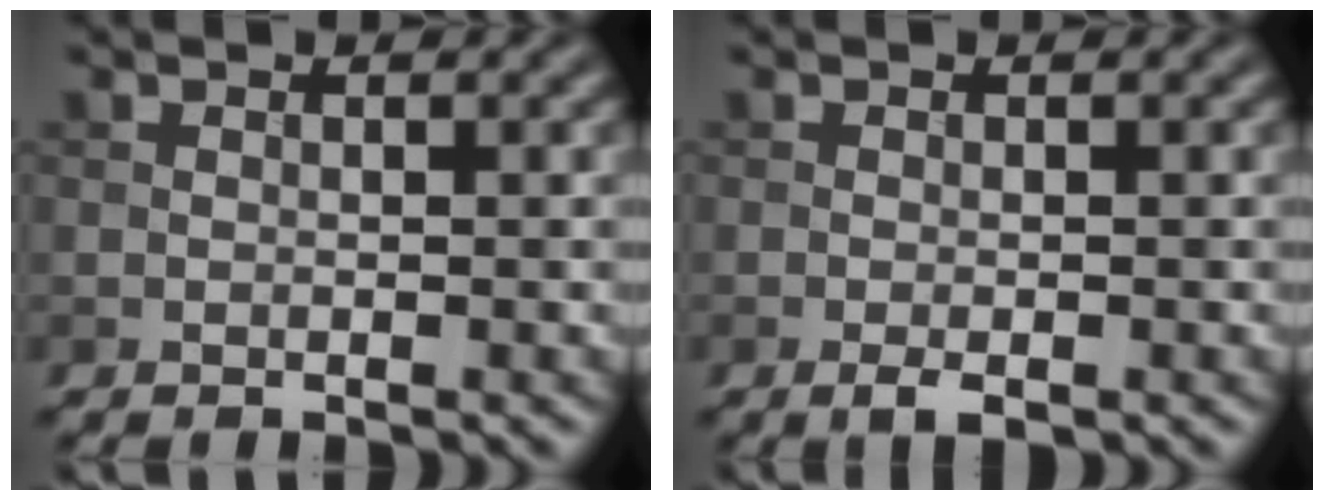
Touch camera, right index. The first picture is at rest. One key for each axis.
{"total": 1.4, "fx": -0.7, "fy": 0.4, "fz": 1.2, "tx": -0.022, "ty": -0.005, "tz": -0.012}